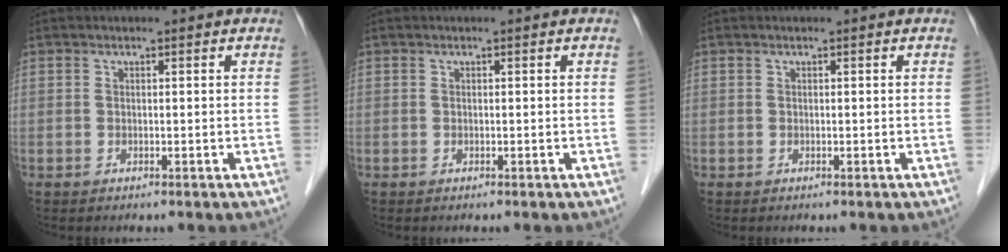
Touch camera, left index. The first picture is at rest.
{"total": 0.0}
{"total": 0.0}